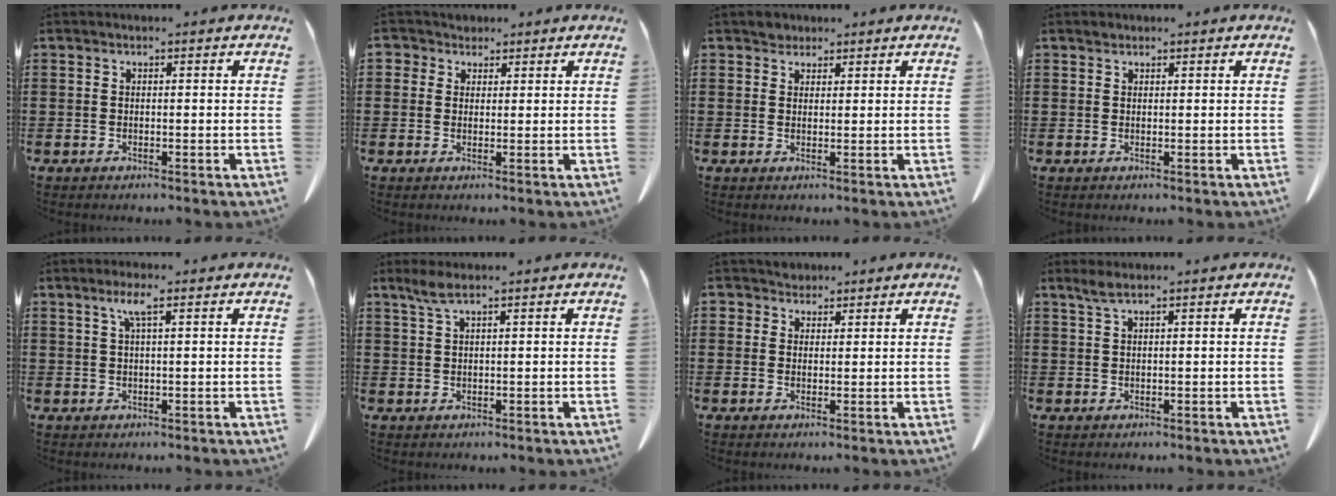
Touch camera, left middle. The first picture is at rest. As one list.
[{"total": 2.5, "force": [1.6, 1.9, 0.4], "torque": [-0.010, 0.006, 0.027]}, {"total": 1.9, "force": [1.7, 0.9, 0.1], "torque": [0.001, 0.001, 0.032]}, {"total": 0.6, "force": [0.5, 0.4, 0.1], "torque": [-0.003, 0.002, 0.010]}, {"total": 3.2, "force": [1.6, 0.4, 2.8], "torque": [-0.059, 0.006, 0.026]}, {"total": 2.6, "force": [1.6, 0.5, 2.0], "torque": [-0.043, 0.003, 0.029]}, {"total": 2.3, "force": [1.8, 1.4, 0.1], "torque": [-0.011, 0.008, 0.035]}, {"total": 1.8, "force": [1.2, 0.2, 1.3], "torque": [-0.029, 0.002, 0.022]}]